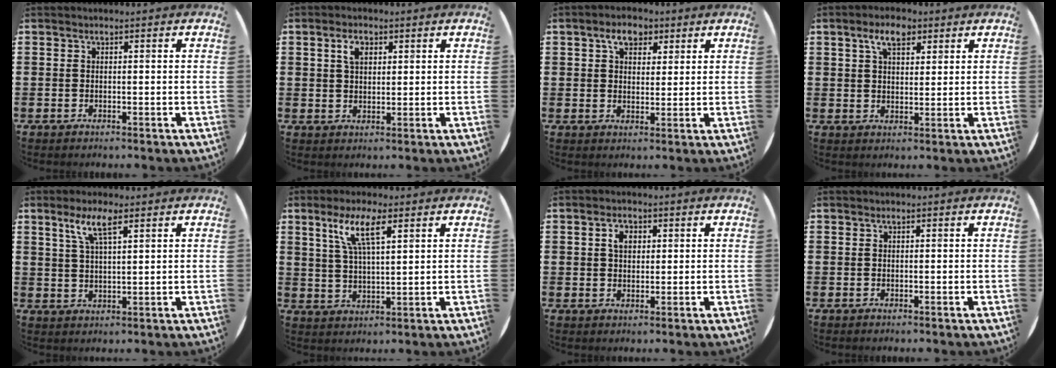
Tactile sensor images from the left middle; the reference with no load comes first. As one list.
[{"total": 2.8, "force": [1.5, 1.7, 1.7], "torque": [-0.022, 0.000, 0.023]}, {"total": 4.2, "force": [2.7, 2.6, 1.9], "torque": [-0.022, 0.005, 0.043]}, {"total": 4.7, "force": [3.1, 2.2, 2.8], "torque": [-0.046, 0.004, 0.051]}, {"total": 5.1, "force": [3.2, 1.1, 3.7], "torque": [-0.082, 0.009, 0.055]}, {"total": 7.1, "force": [4.2, 1.8, 5.4], "torque": [-0.118, 0.010, 0.071]}, {"total": 2.5, "force": [1.0, 1.7, 1.5], "torque": [-0.016, 0.002, 0.013]}, {"total": 0.0}]